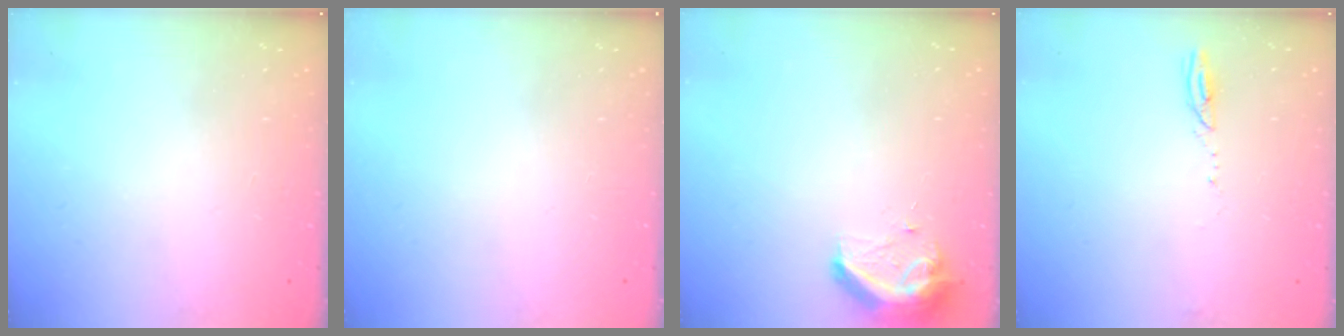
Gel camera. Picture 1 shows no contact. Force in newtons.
{"total": 0.0}
{"total": 9.2, "press": 9.2, "slide": 0.3}
{"total": 3.3, "press": 3.3, "slide": 0.4}